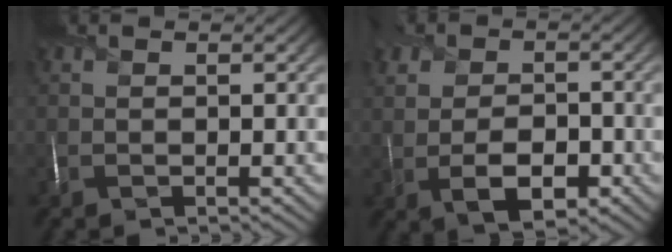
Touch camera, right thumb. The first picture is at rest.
{"total": 7.4, "force": [-1.5, 5.2, 5.0], "torque": [-0.072, -0.002, -0.035]}